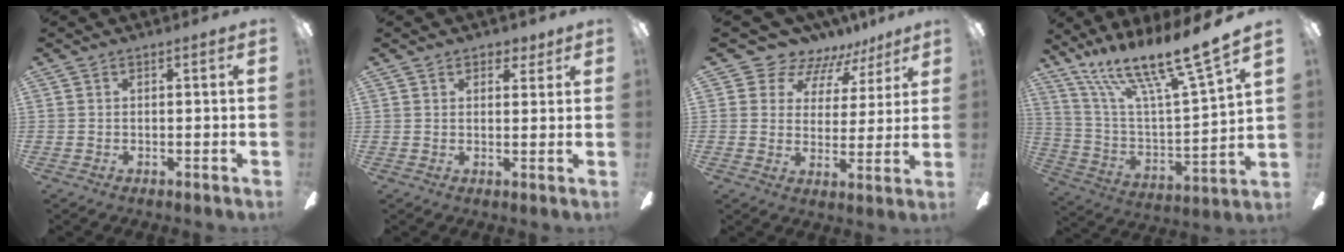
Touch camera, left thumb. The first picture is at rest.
{"total": 3.2, "force": [2.3, 1.9, 1.1], "torque": [0.000, -0.007, 0.039]}
{"total": 8.2, "force": [6.6, 4.8, 1.2], "torque": [-0.035, -0.054, 0.121]}
{"total": 20.2, "force": [16.3, 1.9, 11.7], "torque": [-0.217, -0.110, 0.267]}